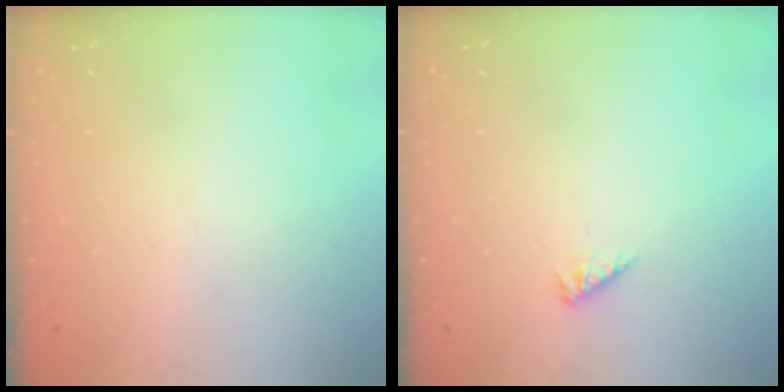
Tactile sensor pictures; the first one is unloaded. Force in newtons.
{"total": 1.9, "press": 1.9, "slide": 0.3}